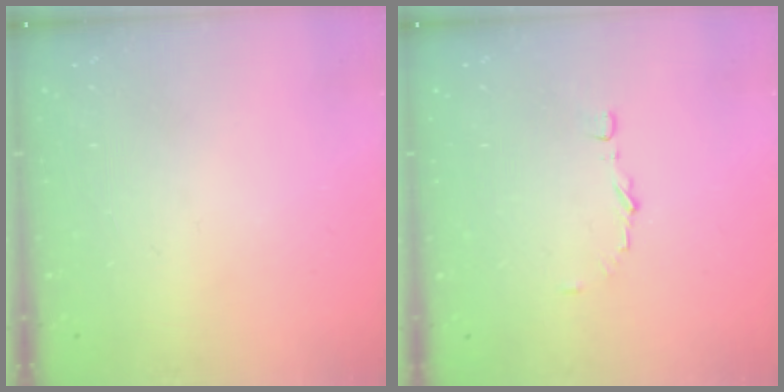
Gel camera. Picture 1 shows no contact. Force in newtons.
{"total": 3.7, "press": 3.7, "slide": 0.3}